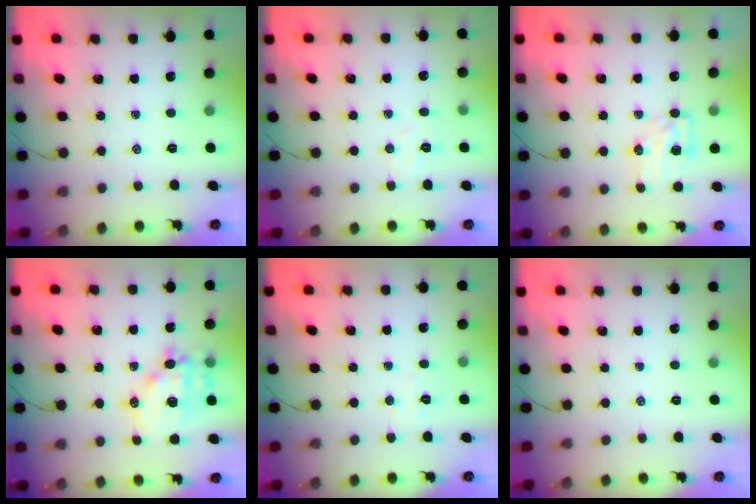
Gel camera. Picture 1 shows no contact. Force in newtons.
{"total": 3.8, "press": 3.7, "slide": 0.9}
{"total": 5.1, "press": 5.0, "slide": 0.5}
{"total": 13.8, "press": 13.4, "slide": 3.3}
{"total": 2.7, "press": 2.6, "slide": 0.7}
{"total": 0.0}